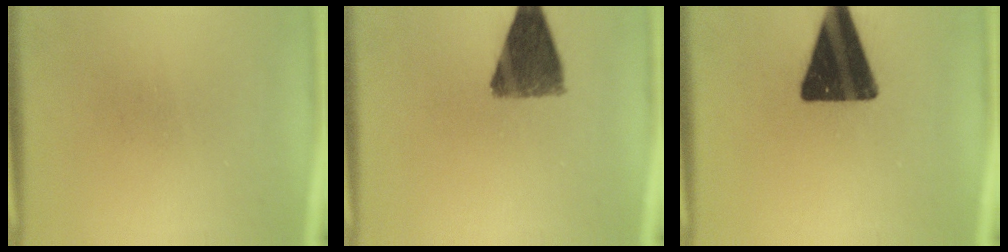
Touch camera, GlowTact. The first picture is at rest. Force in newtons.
{"total": 10.4}
{"total": 18.7}